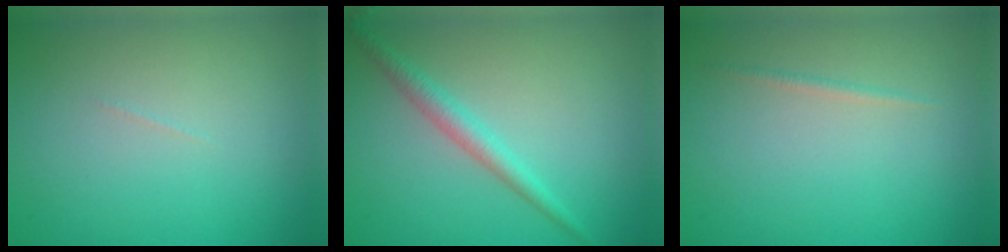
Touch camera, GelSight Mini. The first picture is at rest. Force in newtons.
{"total": 2.2, "press": 2.2, "slide": 0.1}
{"total": 0.6, "press": 0.6, "slide": 0.1}